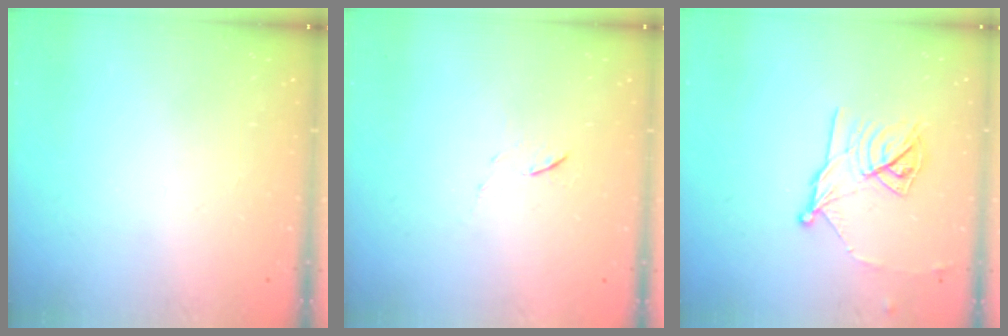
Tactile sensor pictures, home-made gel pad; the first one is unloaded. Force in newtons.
{"total": 5.5, "press": 5.4, "slide": 0.7}
{"total": 12.9, "press": 12.9, "slide": 0.2}